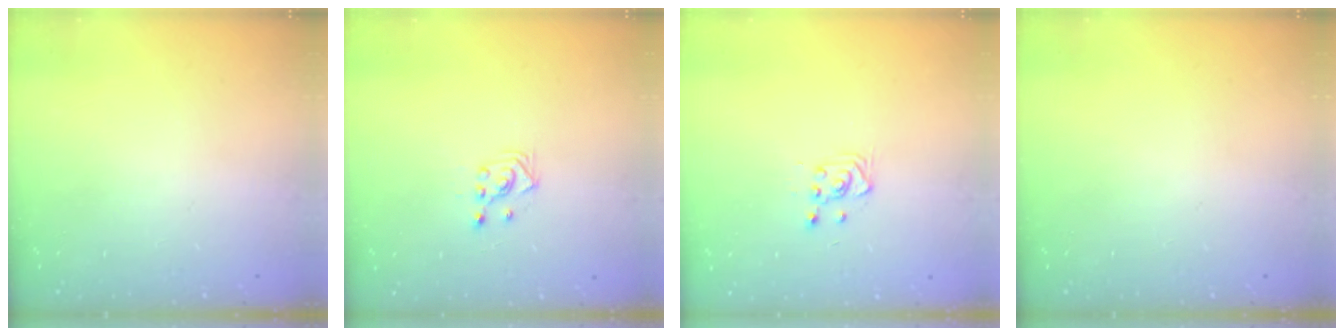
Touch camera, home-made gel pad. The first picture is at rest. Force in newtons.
{"total": 2.9, "press": 2.7, "slide": 1.0}
{"total": 2.8, "press": 2.7, "slide": 0.7}
{"total": 0.0}